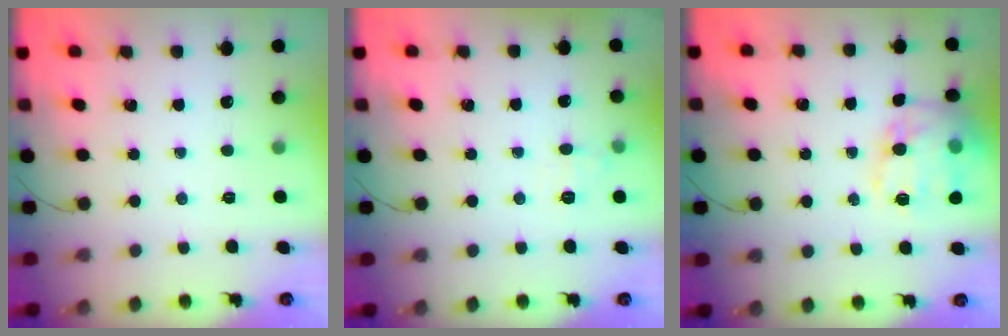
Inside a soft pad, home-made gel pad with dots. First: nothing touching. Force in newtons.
{"total": 7.4, "press": 7.2, "slide": 1.8}
{"total": 17.0, "press": 16.9, "slide": 2.3}